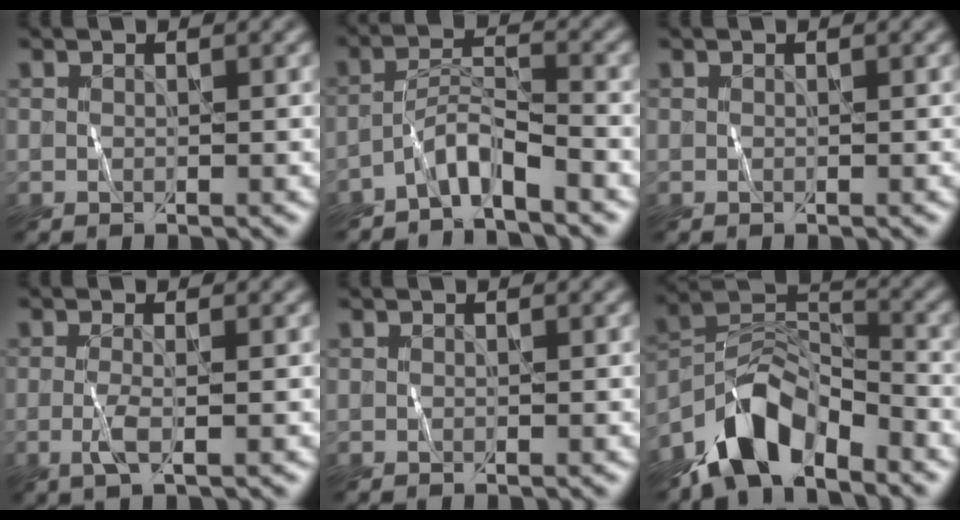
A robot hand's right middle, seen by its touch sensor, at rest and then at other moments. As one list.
[{"total": 3.2, "force": [-2.7, 0.3, 1.6], "torque": [-0.026, 0.014, -0.059]}, {"total": 0.0}, {"total": 1.7, "force": [-0.5, 0.3, 1.5], "torque": [-0.040, -0.002, -0.012]}, {"total": 0.0}, {"total": 7.0, "force": [-5.4, 3.0, 3.5], "torque": [-0.052, 0.012, -0.105]}]